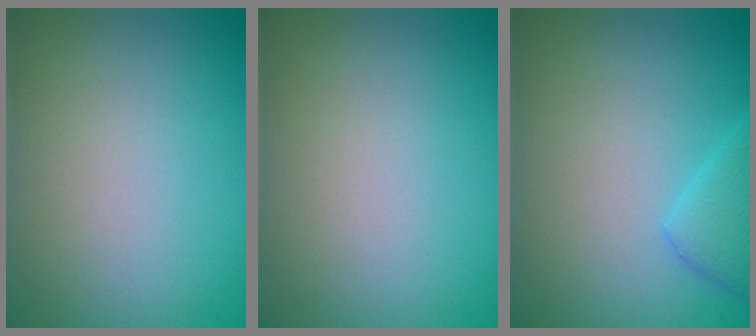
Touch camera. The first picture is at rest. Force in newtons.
{"total": 0.0}
{"total": 2.4, "press": 2.4, "slide": 0.2}